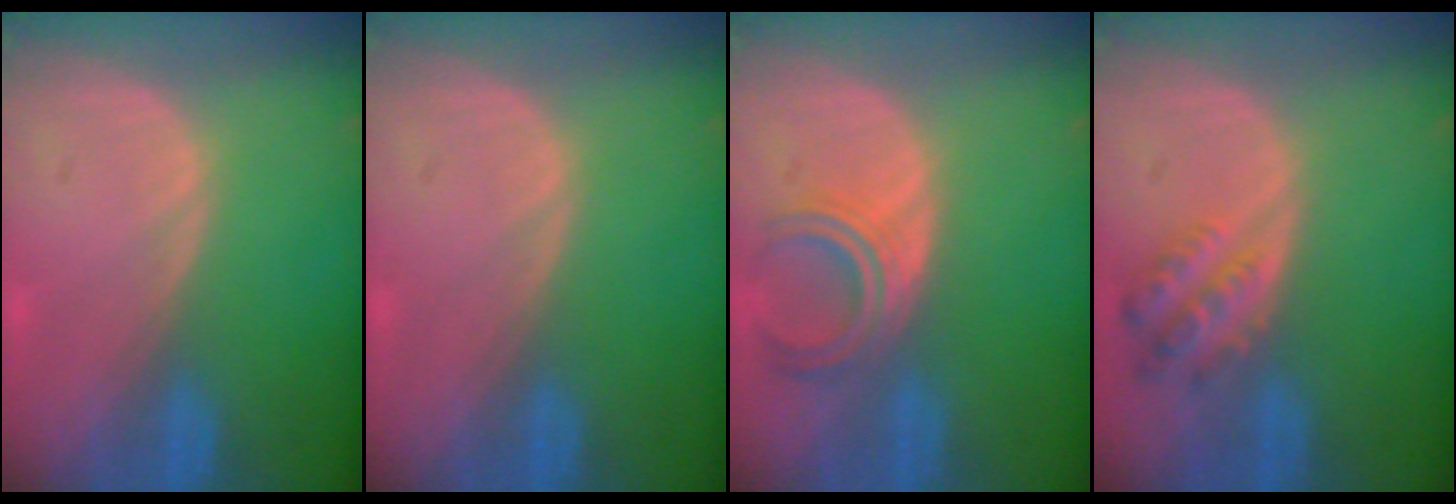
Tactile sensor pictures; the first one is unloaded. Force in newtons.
{"total": 0.0}
{"total": 4.7, "press": 4.7, "slide": 0.4}
{"total": 4.8, "press": 4.8, "slide": 0.5}